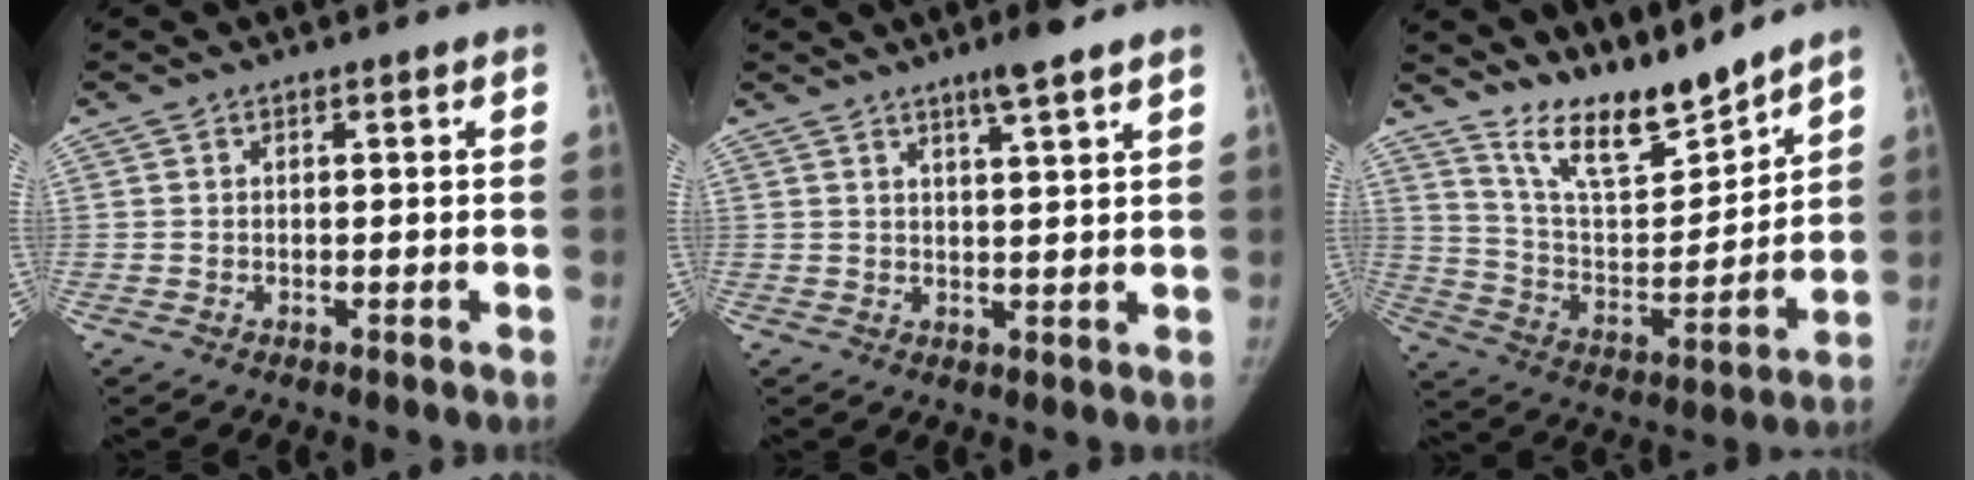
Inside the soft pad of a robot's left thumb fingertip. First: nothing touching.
{"total": 5.0, "force": [3.5, 0.1, 3.6], "torque": [-0.057, -0.018, 0.057]}
{"total": 14.1, "force": [12.8, 2.5, 5.3], "torque": [-0.066, -0.090, 0.241]}